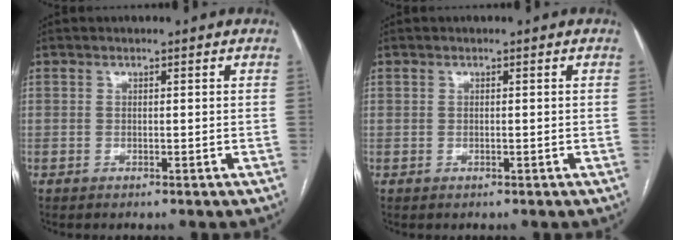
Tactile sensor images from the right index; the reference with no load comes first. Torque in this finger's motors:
{"motor_torque": [-0.01, -0.05, 0.08, 0.01]}